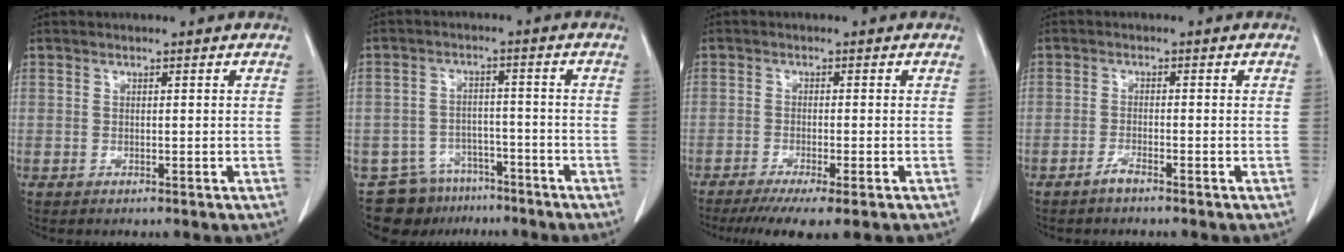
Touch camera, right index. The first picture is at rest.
{"total": 8.7, "force": [-6.7, 5.5, 0.8], "torque": [-0.009, 0.019, -0.100]}
{"total": 8.1, "force": [-6.1, 0.6, 5.4], "torque": [-0.073, -0.018, -0.093]}
{"total": 1.6, "force": [-1.4, 0.0, 0.9], "torque": [-0.020, -0.001, -0.028]}